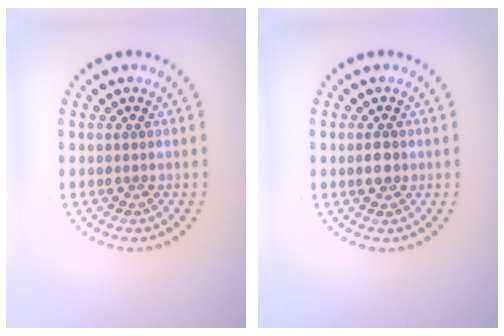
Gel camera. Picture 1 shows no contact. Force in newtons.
{"total": 1.3, "press": 1.3, "slide": 0.2}